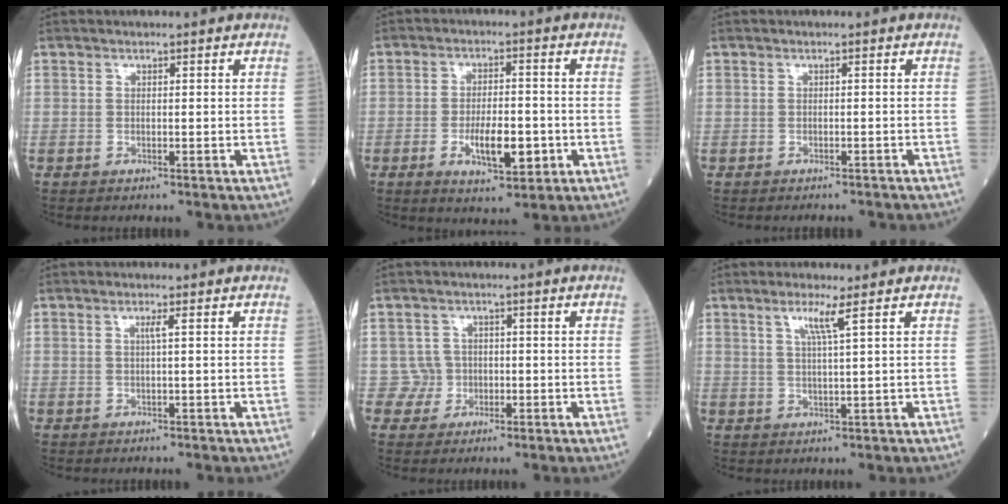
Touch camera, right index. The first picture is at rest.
{"total": 7.4, "force": [-2.2, 2.5, 6.6], "torque": [-0.113, -0.004, -0.029]}
{"total": 3.4, "force": [-3.1, 1.2, 0.9], "torque": [-0.009, -0.003, -0.034]}
{"total": 1.1, "force": [0.3, -0.3, 1.0], "torque": [-0.023, 0.000, 0.005]}
{"total": 3.0, "force": [-0.3, 2.9, -0.7], "torque": [0.029, 0.012, -0.006]}
{"total": 3.5, "force": [1.8, -0.8, 2.9], "torque": [-0.061, -0.003, 0.037]}